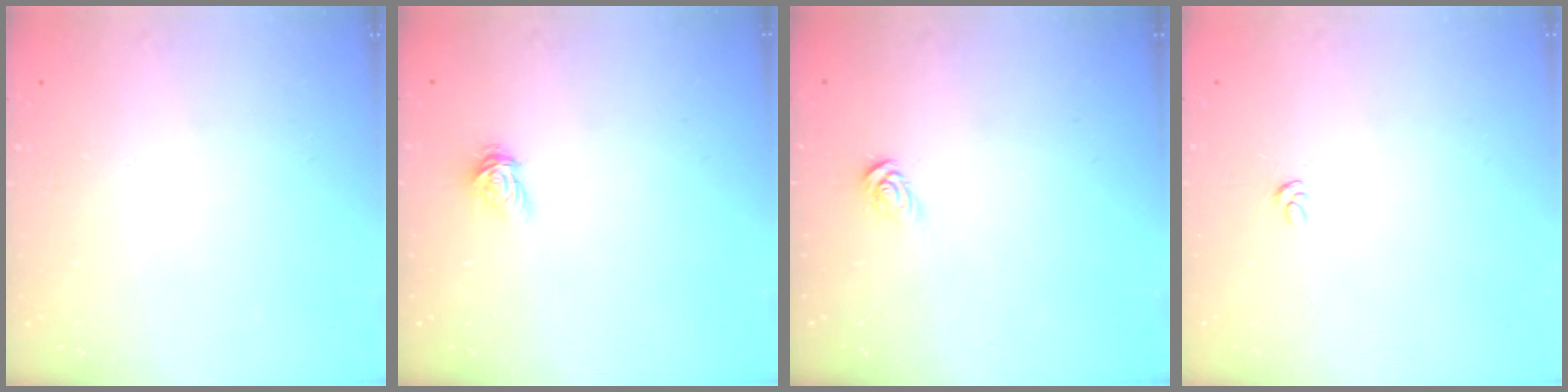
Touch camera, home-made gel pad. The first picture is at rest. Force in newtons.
{"total": 3.5, "press": 3.4, "slide": 0.3}
{"total": 3.2, "press": 3.2, "slide": 0.3}
{"total": 2.4, "press": 2.4, "slide": 0.1}